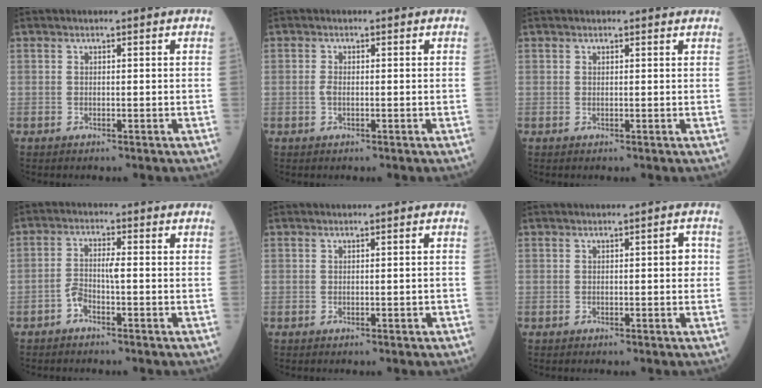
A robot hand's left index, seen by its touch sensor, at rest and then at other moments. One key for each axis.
{"total": 1.1, "fx": -0.3, "fy": 0.4, "fz": 0.9, "tx": -0.022, "ty": 0.000, "tz": -0.007}
{"total": 0.7, "fx": 0.7, "fy": 0.1, "fz": 0.0, "tx": -0.005, "ty": -0.006, "tz": -0.001}
{"total": 3.0, "fx": -1.4, "fy": 0.7, "fz": 2.5, "tx": -0.052, "ty": 0.011, "tz": -0.026}
{"total": 0.8, "fx": -0.3, "fy": 0.1, "fz": 0.7, "tx": -0.013, "ty": -0.002, "tz": 0.001}
{"total": 1.9, "fx": 0.0, "fy": 0.6, "fz": 1.8, "tx": -0.016, "ty": 0.005, "tz": -0.002}